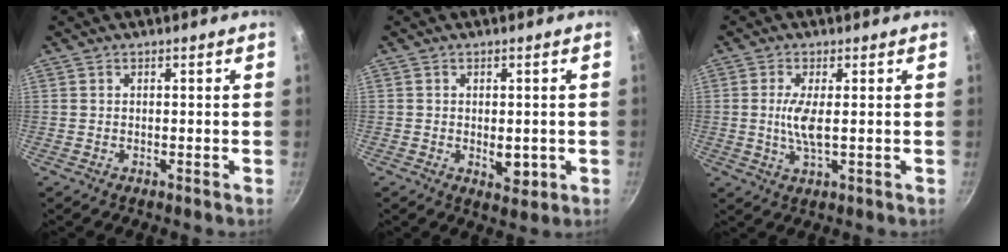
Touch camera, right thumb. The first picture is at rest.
{"total": 3.9, "force": [-0.5, 2.4, 3.0], "torque": [-0.033, -0.008, -0.003]}
{"total": 4.9, "force": [0.3, 1.2, 4.8], "torque": [-0.108, -0.003, 0.005]}